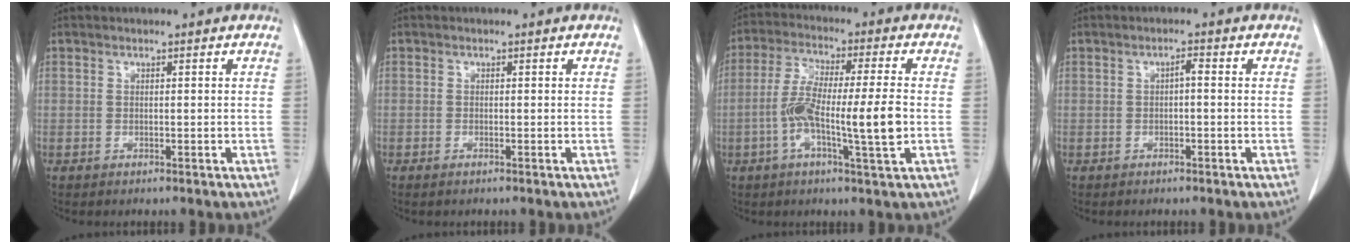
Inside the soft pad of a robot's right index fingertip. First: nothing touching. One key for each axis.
{"total": 0.6, "fx": -0.5, "fy": 0.1, "fz": 0.4, "tx": -0.006, "ty": -0.001, "tz": -0.008}
{"total": 11.4, "fx": -1.9, "fy": 0.7, "fz": 11.2, "tx": -0.206, "ty": 0.005, "tz": -0.038}
{"total": 1.3, "fx": -0.1, "fy": 0.3, "fz": 1.3, "tx": -0.021, "ty": 0.004, "tz": -0.002}